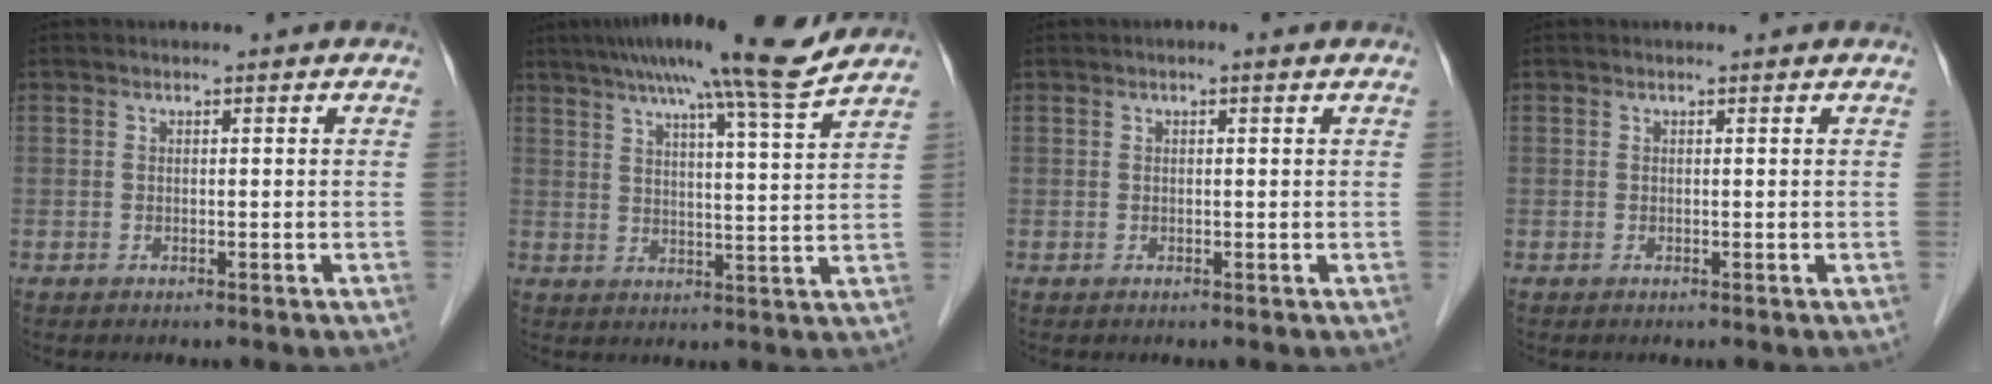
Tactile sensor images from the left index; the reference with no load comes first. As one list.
[{"total": 15.5, "force": [12.9, -0.6, 8.4], "torque": [-0.138, 0.009, 0.174]}, {"total": 1.1, "force": [0.6, 0.2, 0.9], "torque": [-0.020, 0.007, 0.006]}, {"total": 0.0}]